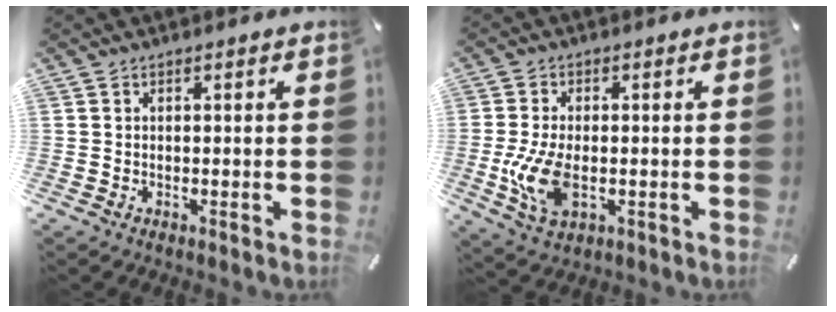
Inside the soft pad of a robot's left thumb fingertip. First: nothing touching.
{"total": 9.8, "force": [-1.5, 5.4, 8.0], "torque": [-0.190, -0.014, -0.025]}